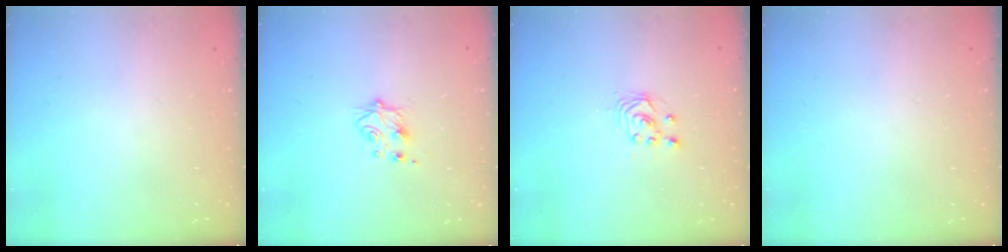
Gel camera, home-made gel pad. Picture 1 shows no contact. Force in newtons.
{"total": 4.9, "press": 4.8, "slide": 0.7}
{"total": 2.7, "press": 2.7, "slide": 0.2}
{"total": 0.0}